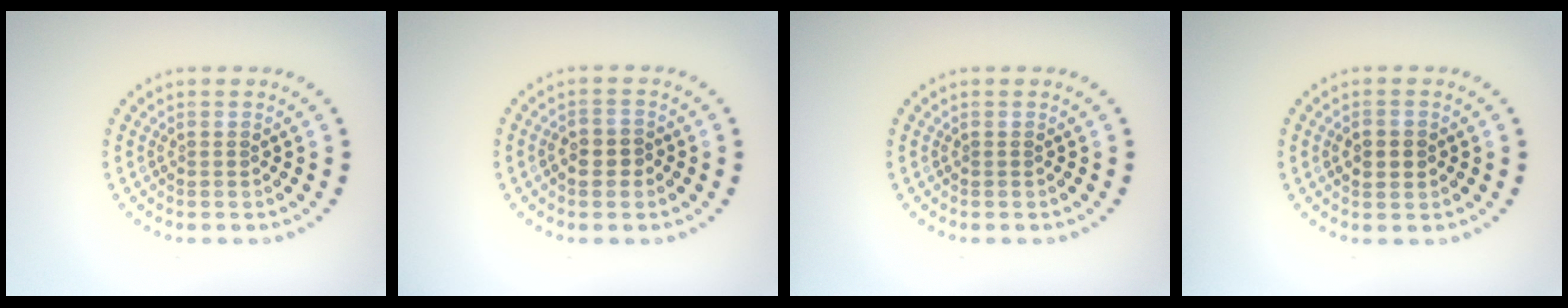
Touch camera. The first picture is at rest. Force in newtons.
{"total": 1.7, "press": 1.6, "slide": 0.5}
{"total": 0.0}
{"total": 2.6, "press": 2.6, "slide": 0.1}